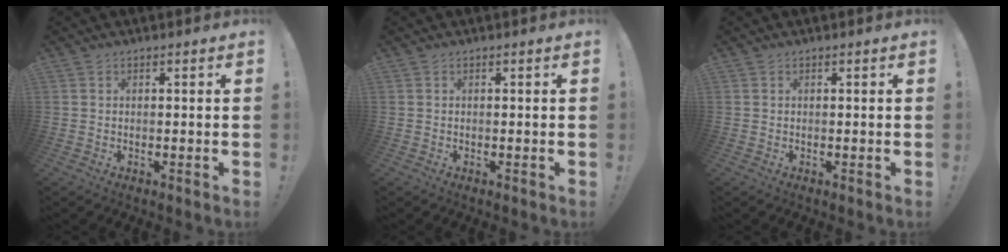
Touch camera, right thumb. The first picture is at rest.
{"total": 0.0}
{"total": 0.0}